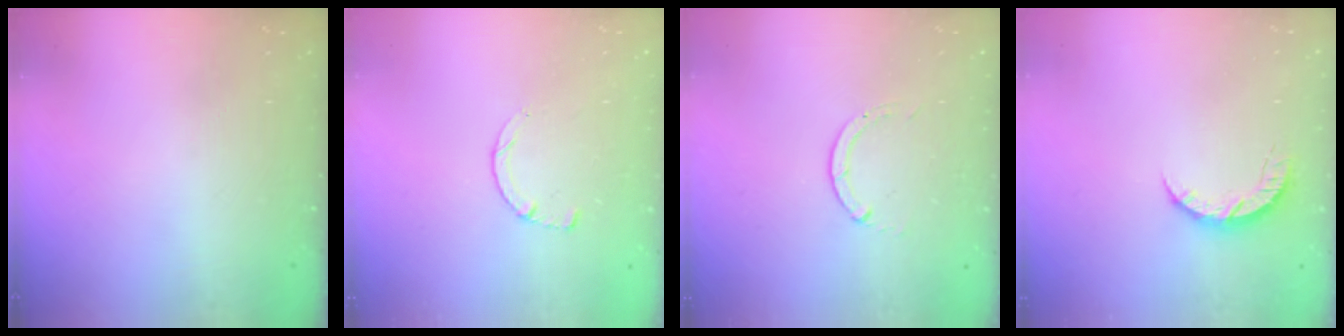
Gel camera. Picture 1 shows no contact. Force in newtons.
{"total": 2.5, "press": 2.5, "slide": 0.3}
{"total": 0.0}
{"total": 6.5, "press": 6.5, "slide": 0.6}